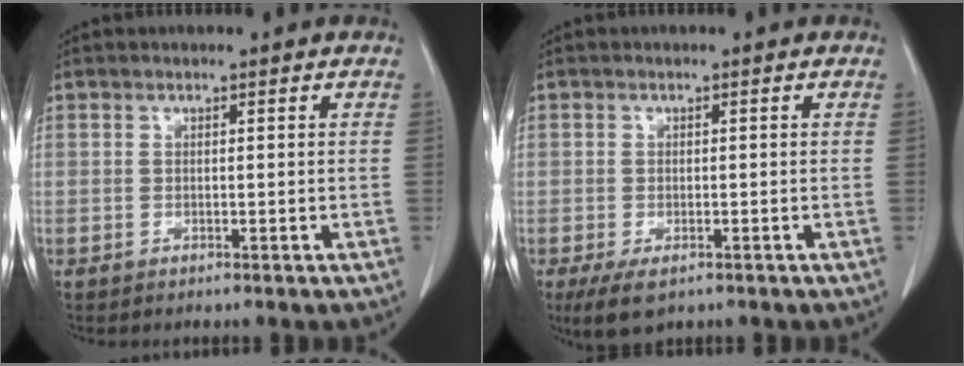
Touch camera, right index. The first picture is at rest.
{"total": 4.0, "force": [-2.2, 2.2, 2.5], "torque": [-0.049, -0.008, -0.029]}